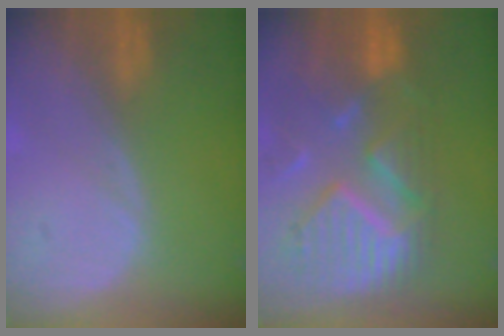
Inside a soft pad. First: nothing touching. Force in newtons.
{"total": 11.8, "press": 10.3, "slide": 5.6}